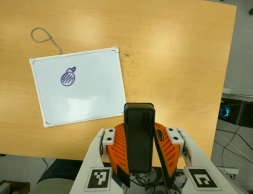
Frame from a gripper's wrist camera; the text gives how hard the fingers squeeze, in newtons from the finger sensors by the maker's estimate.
{"total": 8.3, "left": 6.6, "right": 9.9}